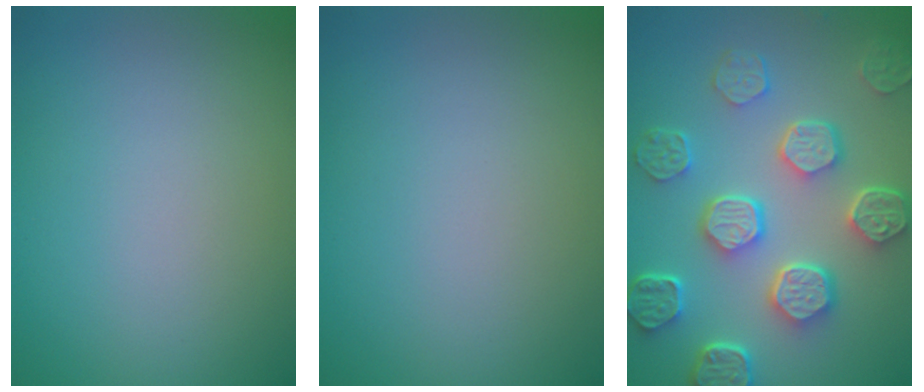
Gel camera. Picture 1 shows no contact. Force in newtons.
{"total": 0.0}
{"total": 7.8, "press": 6.0, "slide": 5.0}